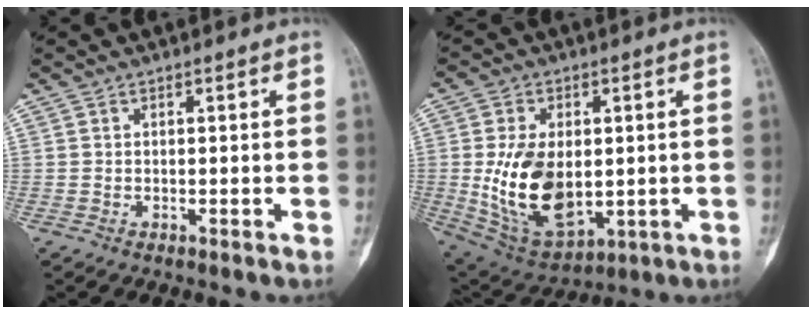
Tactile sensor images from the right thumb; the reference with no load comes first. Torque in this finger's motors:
{"motor_torque": [2.09, 1.85, 1.22, -0.95, 0.37]}